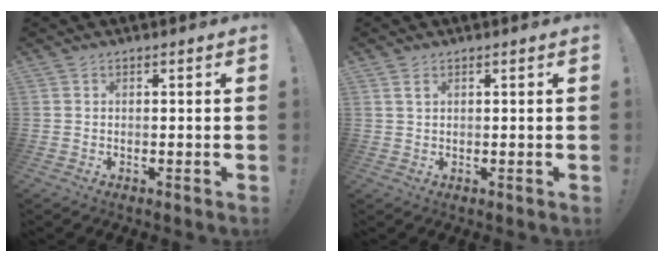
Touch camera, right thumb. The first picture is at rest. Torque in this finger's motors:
{"motor_torque": [-0.14, -0.29, -0.21, 0.27, 0.07]}